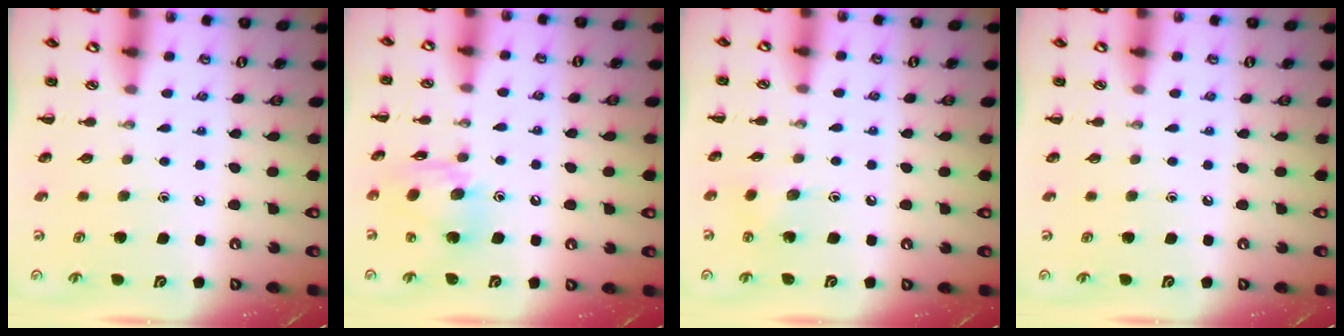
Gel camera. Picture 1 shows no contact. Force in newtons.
{"total": 12.6, "press": 12.5, "slide": 1.5}
{"total": 5.1, "press": 4.9, "slide": 1.4}
{"total": 0.0}